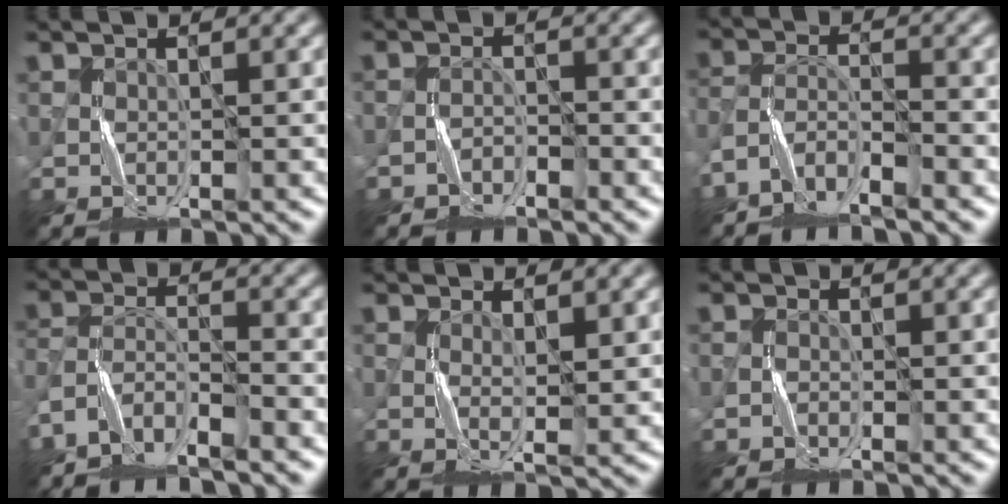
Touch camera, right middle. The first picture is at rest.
{"total": 1.6, "force": [-1.6, 0.3, -0.2], "torque": [0.007, 0.010, -0.030]}
{"total": 3.6, "force": [-3.5, 0.5, 0.8], "torque": [-0.020, 0.004, -0.078]}
{"total": 4.6, "force": [-4.4, 0.9, 1.2], "torque": [-0.025, 0.000, -0.092]}
{"total": 1.1, "force": [0.3, 0.3, 1.1], "torque": [-0.024, 0.000, 0.006]}
{"total": 1.1, "force": [-1.0, 0.2, -0.2], "torque": [0.006, 0.007, -0.021]}